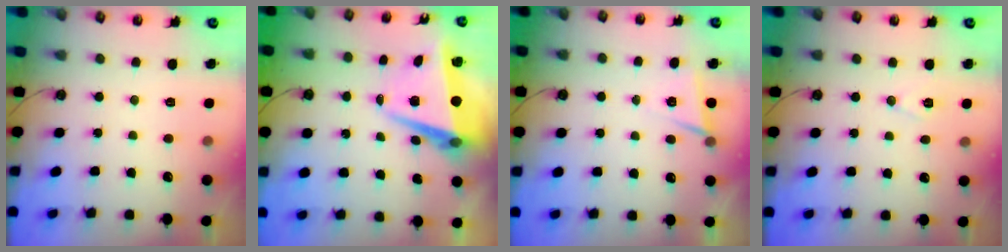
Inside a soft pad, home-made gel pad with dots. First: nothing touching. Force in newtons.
{"total": 8.2, "press": 7.9, "slide": 2.1}
{"total": 4.7, "press": 2.6, "slide": 3.9}
{"total": 7.4, "press": 6.0, "slide": 4.5}